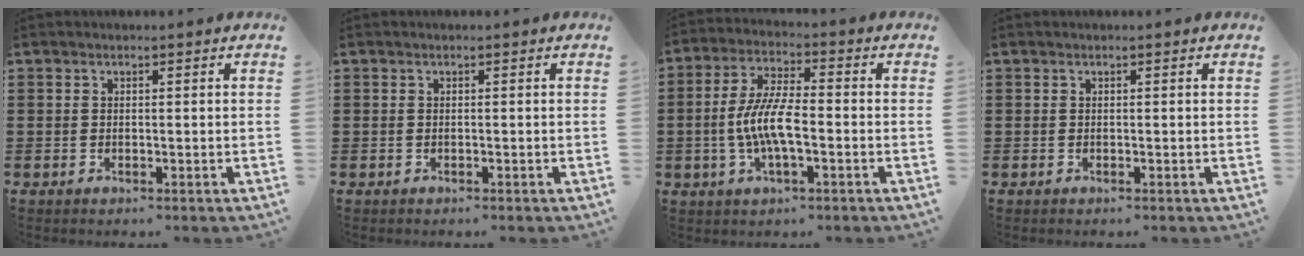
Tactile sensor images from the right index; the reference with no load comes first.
{"total": 0.0}
{"total": 7.7, "force": [-1.7, 2.5, 7.1], "torque": [-0.163, -0.009, -0.040]}
{"total": 0.0}